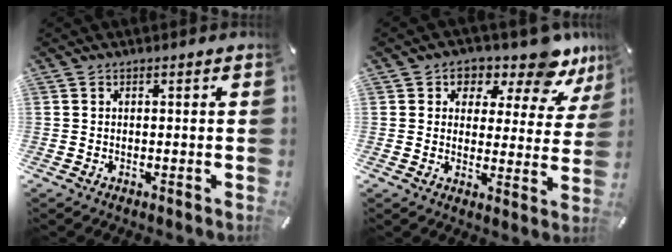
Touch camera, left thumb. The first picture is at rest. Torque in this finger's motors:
{"motor_torque": [0.18, 0.11, 0.16, -0.20, 0.00]}